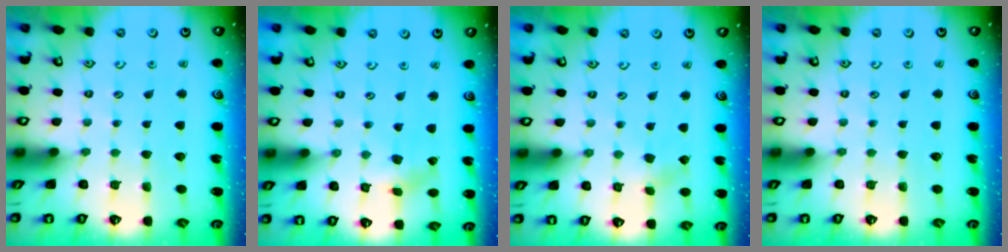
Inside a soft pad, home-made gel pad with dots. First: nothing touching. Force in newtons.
{"total": 1.5, "press": 1.5, "slide": 0.3}
{"total": 1.8, "press": 1.7, "slide": 0.6}
{"total": 0.0}